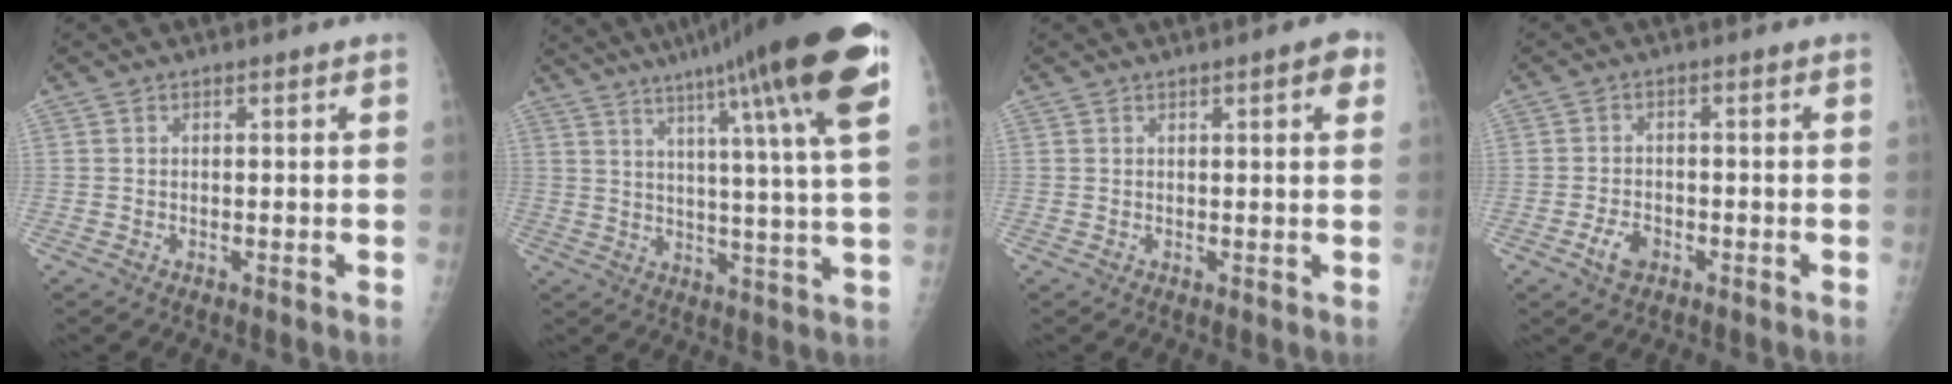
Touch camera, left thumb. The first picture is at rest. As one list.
[{"total": 23.7, "force": [13.5, 1.5, 19.5], "torque": [-0.285, -0.029, 0.180]}, {"total": 3.3, "force": [1.5, 0.7, 2.8], "torque": [-0.031, -0.001, 0.016]}, {"total": 3.7, "force": [-1.8, 2.3, 2.3], "torque": [-0.038, 0.009, -0.030]}]